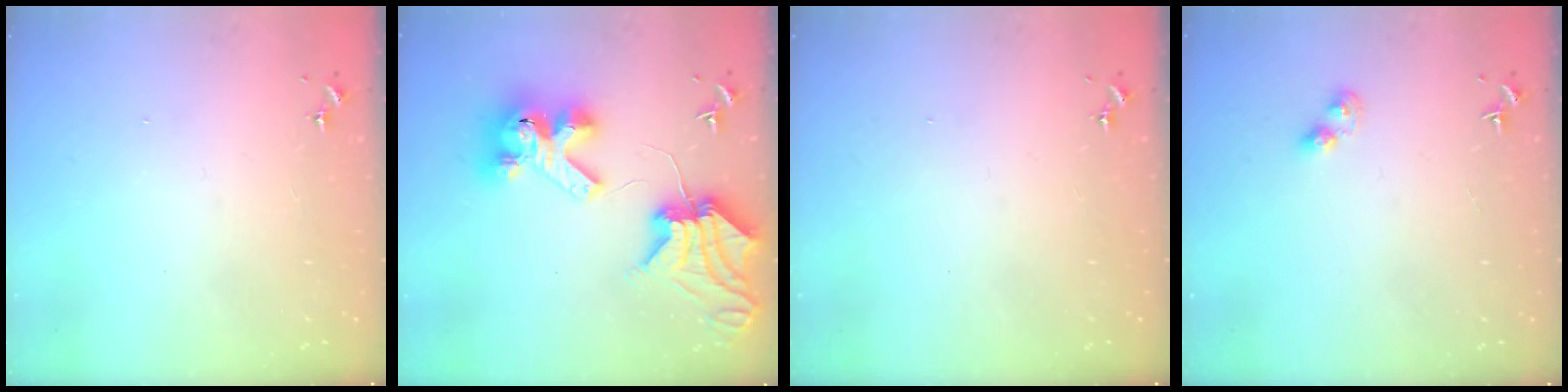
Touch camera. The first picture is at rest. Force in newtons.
{"total": 14.6, "press": 14.5, "slide": 1.6}
{"total": 0.0}
{"total": 3.4, "press": 3.3, "slide": 0.6}